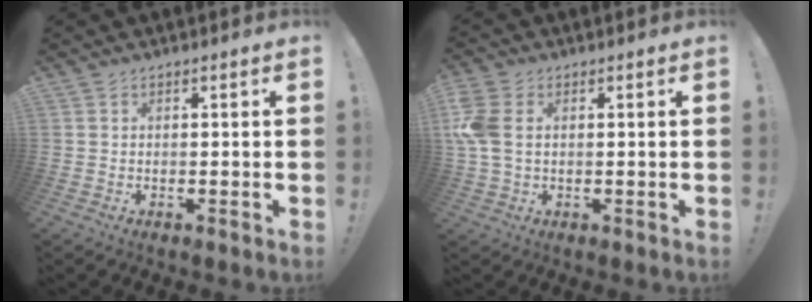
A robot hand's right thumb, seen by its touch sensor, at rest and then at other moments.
{"total": 7.8, "force": [1.2, 5.3, 5.6], "torque": [-0.138, 0.002, 0.024]}